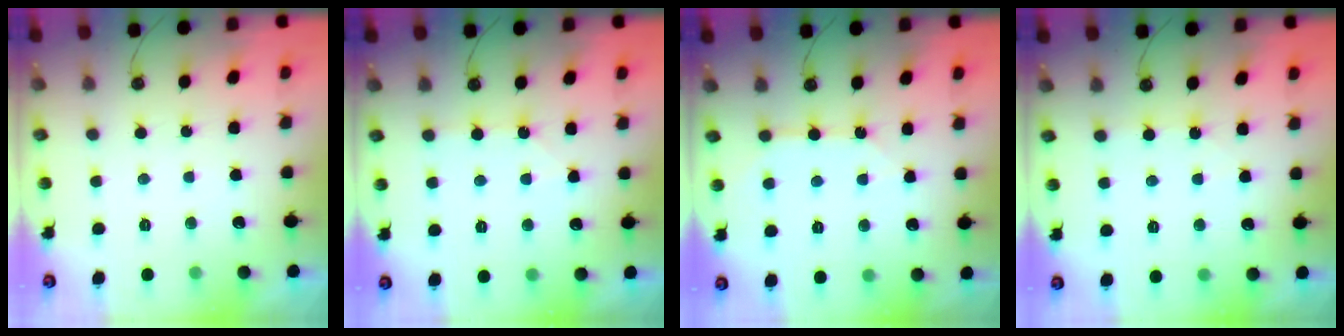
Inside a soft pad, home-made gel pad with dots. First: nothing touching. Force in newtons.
{"total": 5.1, "press": 5.0, "slide": 0.8}
{"total": 6.1, "press": 6.1, "slide": 0.7}
{"total": 1.5, "press": 1.4, "slide": 0.3}